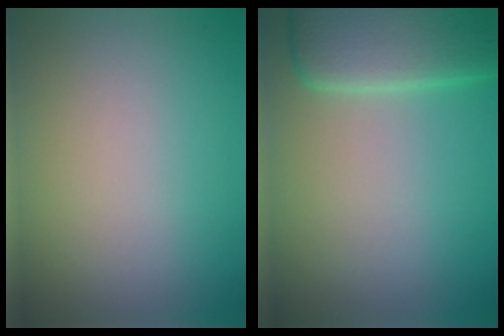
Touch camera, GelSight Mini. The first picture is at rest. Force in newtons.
{"total": 5.1, "press": 4.7, "slide": 1.9}